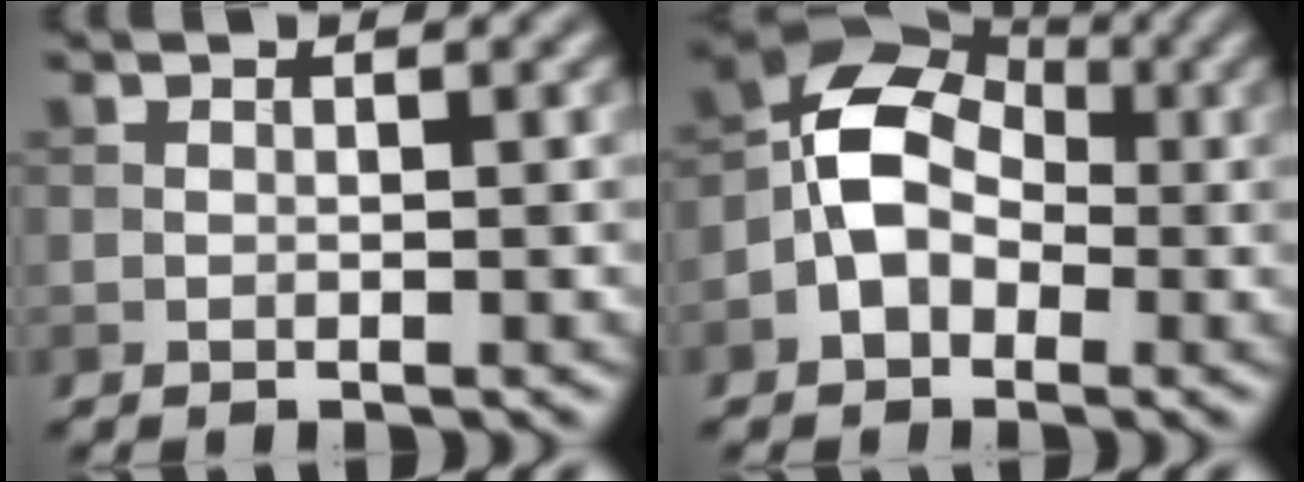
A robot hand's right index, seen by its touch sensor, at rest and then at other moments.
{"total": 6.1, "force": [-1.2, 4.7, 3.8], "torque": [-0.043, 0.011, -0.038]}